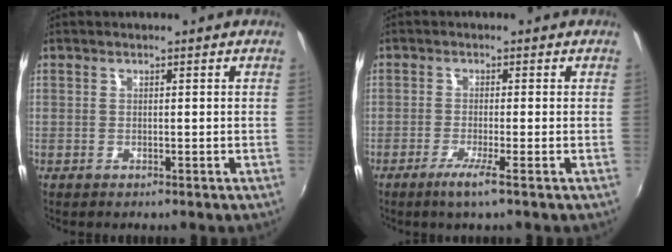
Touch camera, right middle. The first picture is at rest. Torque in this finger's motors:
{"motor_torque": [0.43, -1.71, 0.01, 0.03]}